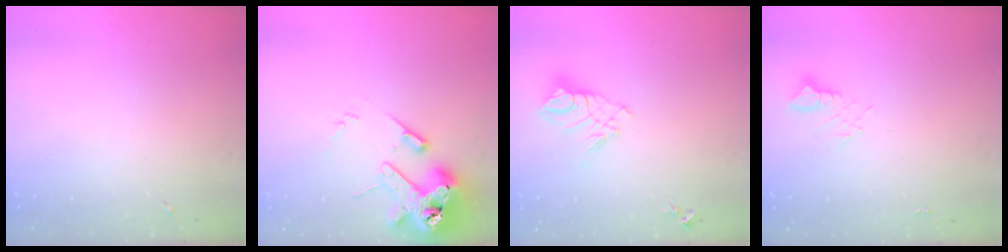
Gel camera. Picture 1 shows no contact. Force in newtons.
{"total": 14.6, "press": 14.5, "slide": 2.0}
{"total": 10.9, "press": 10.8, "slide": 0.9}
{"total": 3.9, "press": 3.9, "slide": 0.3}